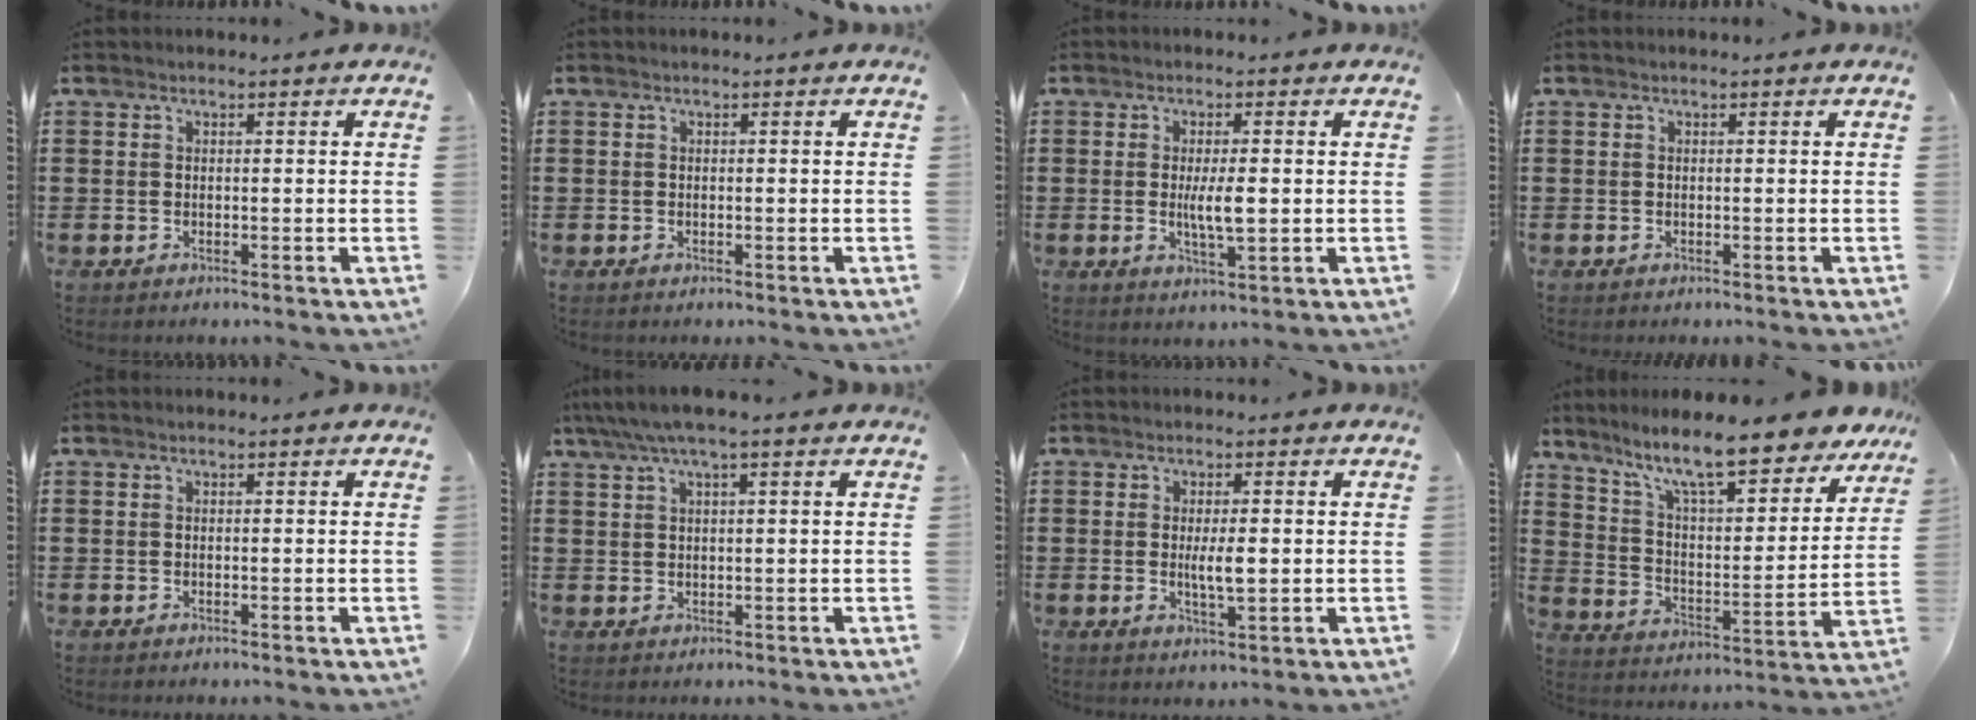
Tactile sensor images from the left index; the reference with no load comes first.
{"total": 0.0}
{"total": 4.8, "force": [0.0, 1.1, 4.7], "torque": [-0.092, -0.005, -0.002]}
{"total": 0.0}
{"total": 0.0}
{"total": 3.3, "force": [1.9, 0.3, 2.7], "torque": [-0.054, 0.005, 0.033]}
{"total": 4.1, "force": [0.1, 1.0, 4.0], "torque": [-0.064, -0.005, 0.000]}
{"total": 11.2, "force": [9.4, 1.0, 6.1], "torque": [-0.145, -0.059, 0.158]}